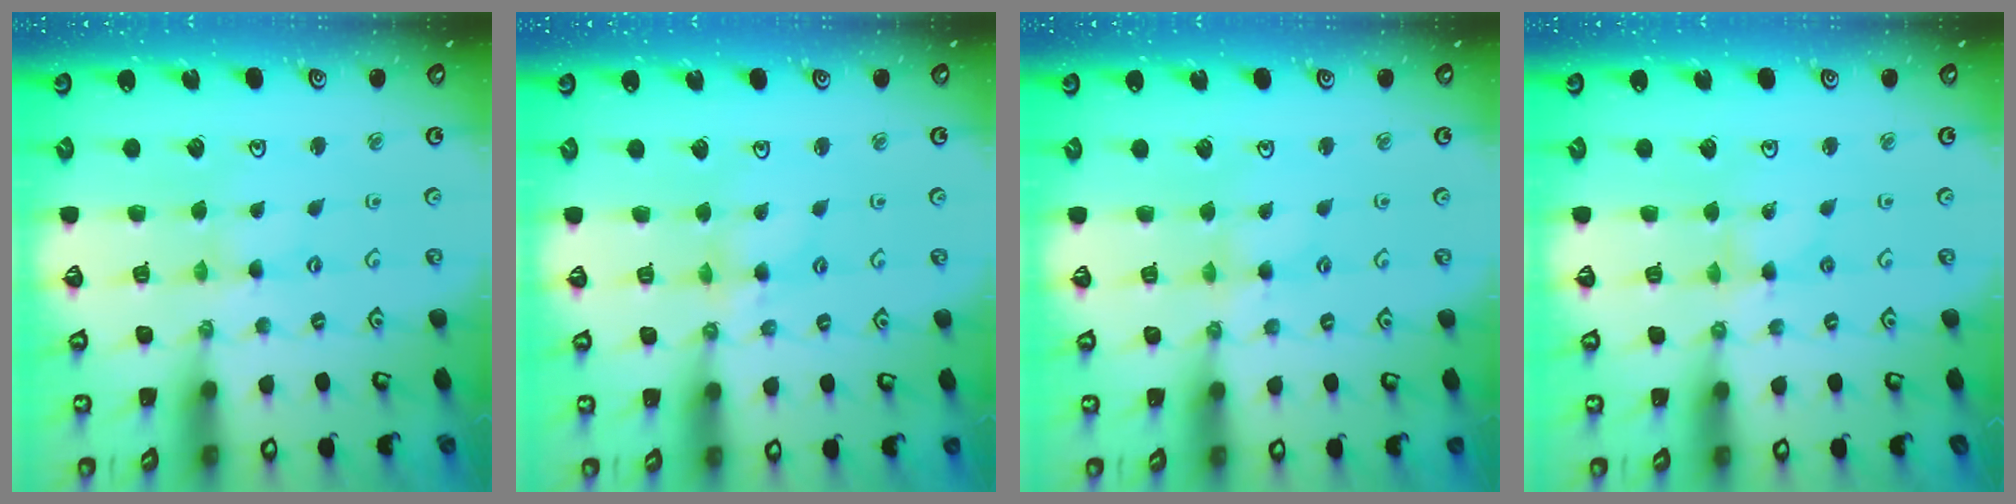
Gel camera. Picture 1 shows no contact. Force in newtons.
{"total": 3.9, "press": 3.9, "slide": 0.4}
{"total": 2.5, "press": 2.5, "slide": 0.2}
{"total": 0.8, "press": 0.8, "slide": 0.1}